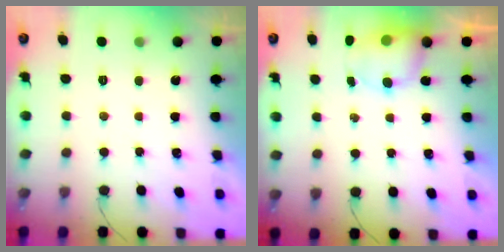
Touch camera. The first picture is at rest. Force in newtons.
{"total": 5.8, "press": 5.7, "slide": 0.8}